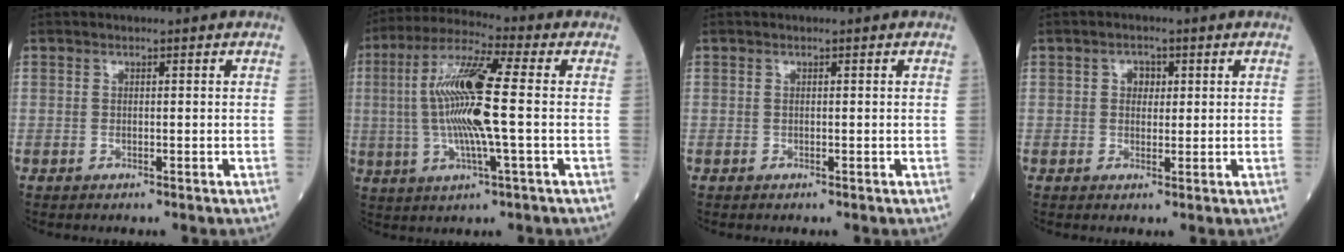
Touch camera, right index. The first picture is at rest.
{"total": 14.3, "force": [0.1, 1.2, 14.2], "torque": [-0.290, 0.006, -0.005]}
{"total": 0.0}
{"total": 2.3, "force": [0.7, 1.7, 1.4], "torque": [-0.020, 0.007, 0.010]}